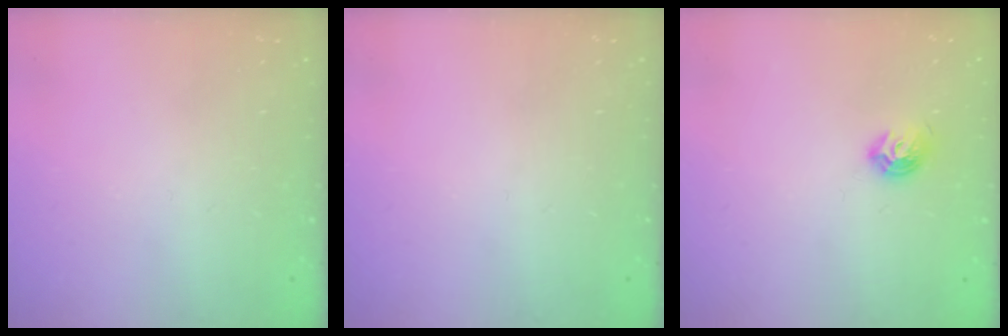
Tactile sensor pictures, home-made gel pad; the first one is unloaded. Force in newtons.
{"total": 0.0}
{"total": 7.0, "press": 6.9, "slide": 0.7}